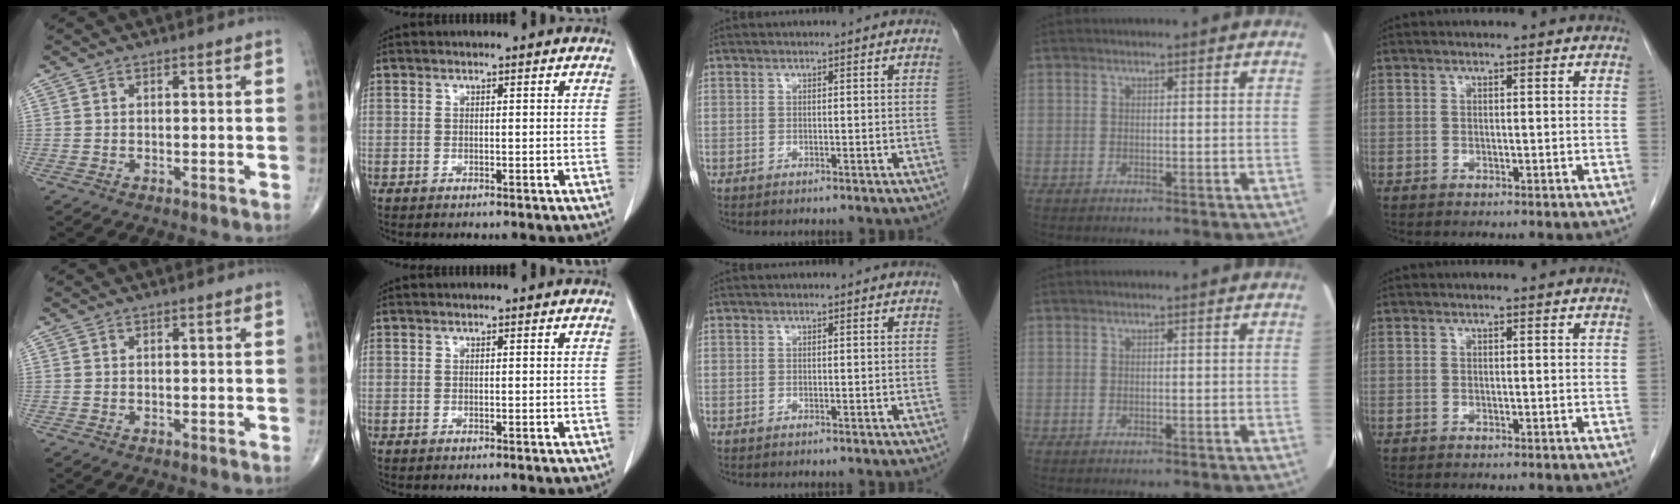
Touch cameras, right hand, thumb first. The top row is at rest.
{}